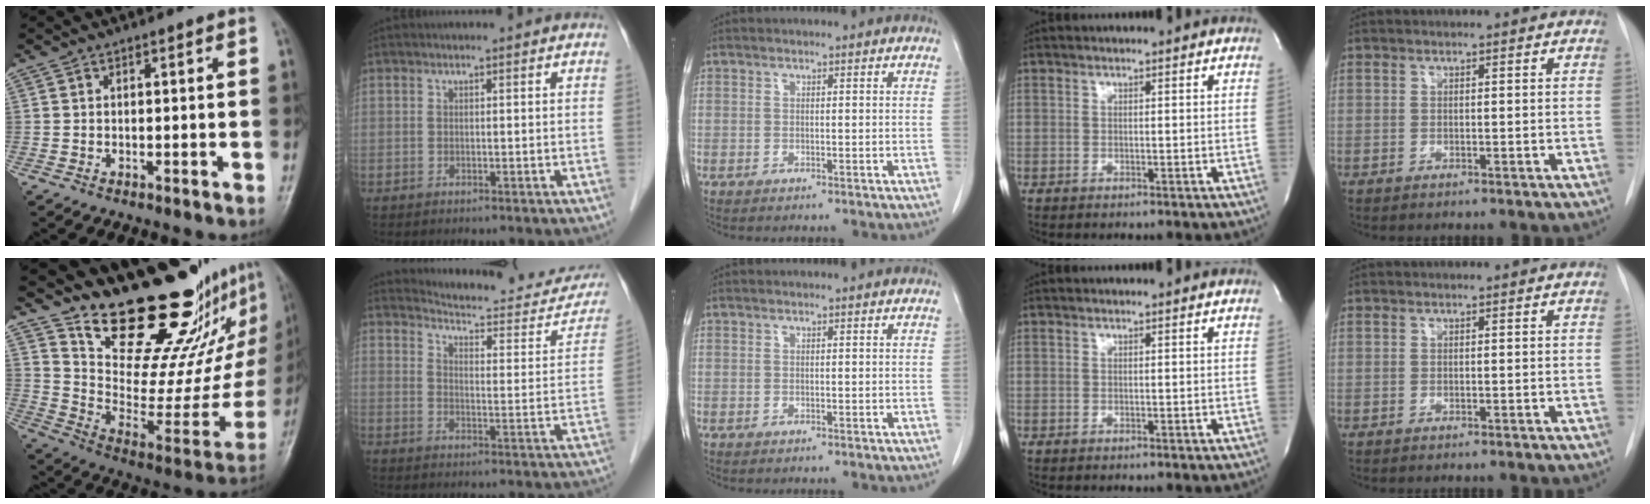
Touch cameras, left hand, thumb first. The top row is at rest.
{"thumb": {"total": 24.4, "force": [19.6, 7.5, 12.4], "torque": [-0.138, -0.151, 0.303]}, "index": {"total": 19.2, "force": [18.3, 3.9, 4.3], "torque": [-0.040, -0.055, 0.214]}}